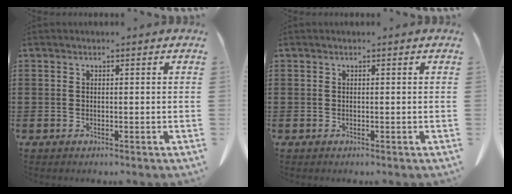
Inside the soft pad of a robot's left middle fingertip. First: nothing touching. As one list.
[{"total": 0.0}]